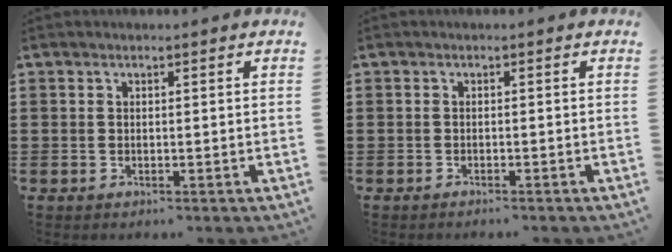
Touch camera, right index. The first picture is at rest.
{"total": 0.6, "force": [-0.6, 0.0, 0.2], "torque": [-0.005, -0.002, -0.012]}